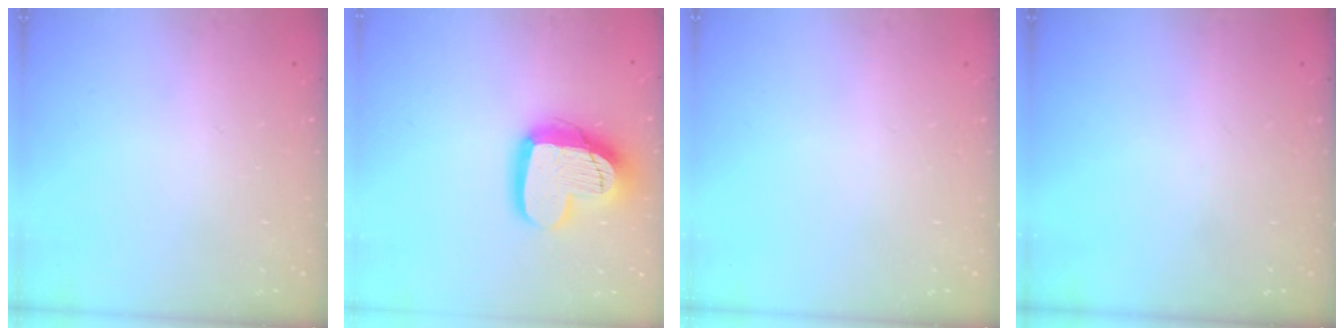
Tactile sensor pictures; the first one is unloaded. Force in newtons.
{"total": 17.4, "press": 17.4, "slide": 1.4}
{"total": 0.0}
{"total": 0.0}